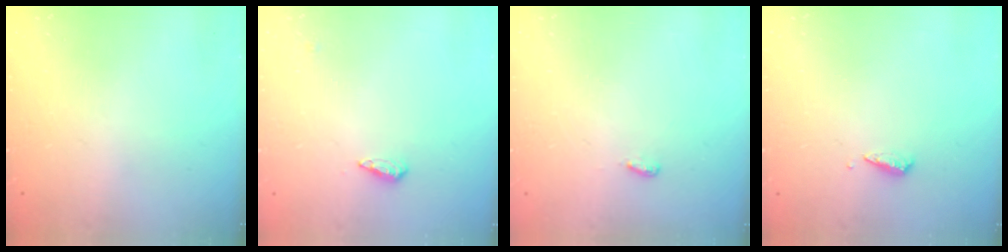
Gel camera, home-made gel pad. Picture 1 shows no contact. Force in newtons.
{"total": 3.5, "press": 3.5, "slide": 0.4}
{"total": 3.2, "press": 3.1, "slide": 0.4}
{"total": 3.1, "press": 3.1, "slide": 0.2}